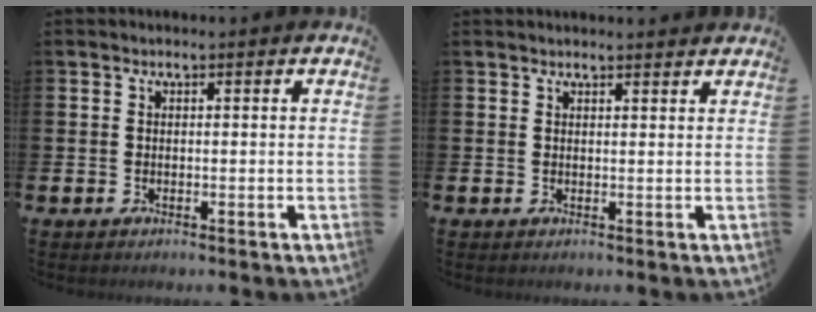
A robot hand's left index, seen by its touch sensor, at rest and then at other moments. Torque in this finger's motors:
{"motor_torque": [0.90, -1.24, 0.28, 0.09]}